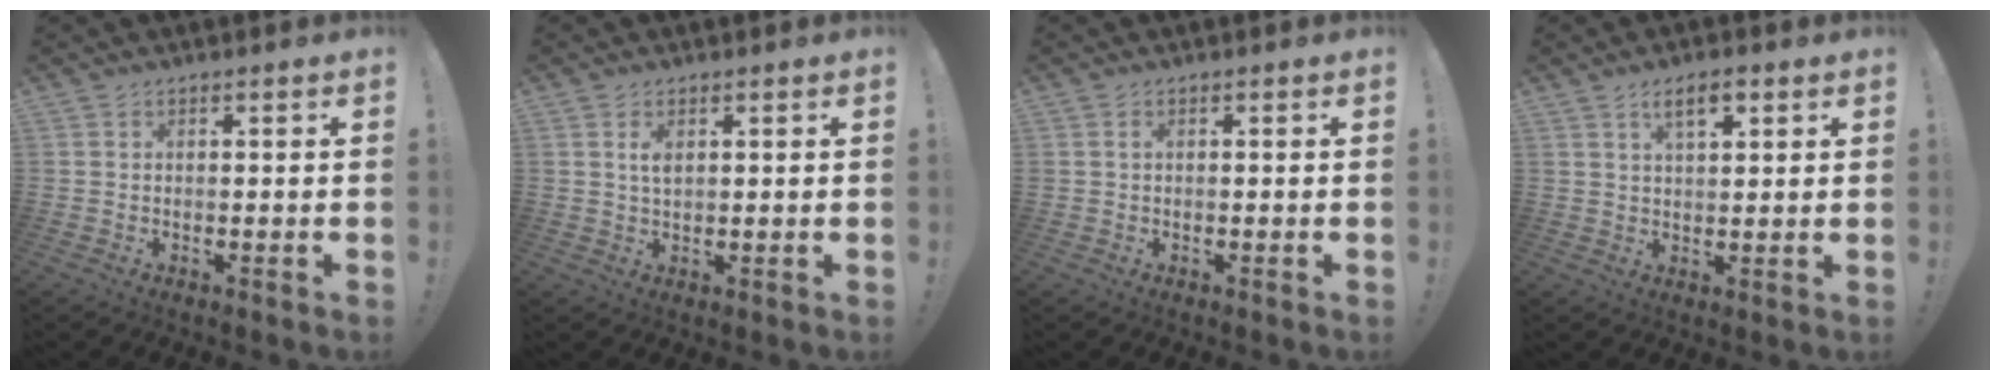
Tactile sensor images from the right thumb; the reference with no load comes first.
{"total": 3.0, "force": [1.2, 1.4, 2.4], "torque": [-0.036, -0.004, 0.017]}
{"total": 0.6, "force": [0.1, 0.5, 0.4], "torque": [-0.014, 0.005, 0.002]}
{"total": 5.5, "force": [2.7, 2.3, 4.2], "torque": [-0.068, -0.001, 0.044]}